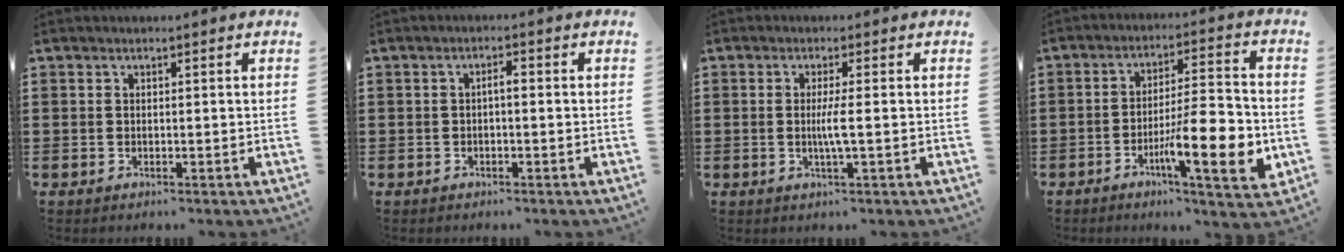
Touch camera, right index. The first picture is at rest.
{"total": 1.3, "force": [-0.4, 0.3, 1.2], "torque": [-0.024, 0.002, -0.008]}
{"total": 3.1, "force": [-0.3, -0.2, 3.1], "torque": [-0.063, -0.013, -0.010]}
{"total": 11.8, "force": [-4.2, 2.5, 10.7], "torque": [-0.168, -0.005, -0.075]}